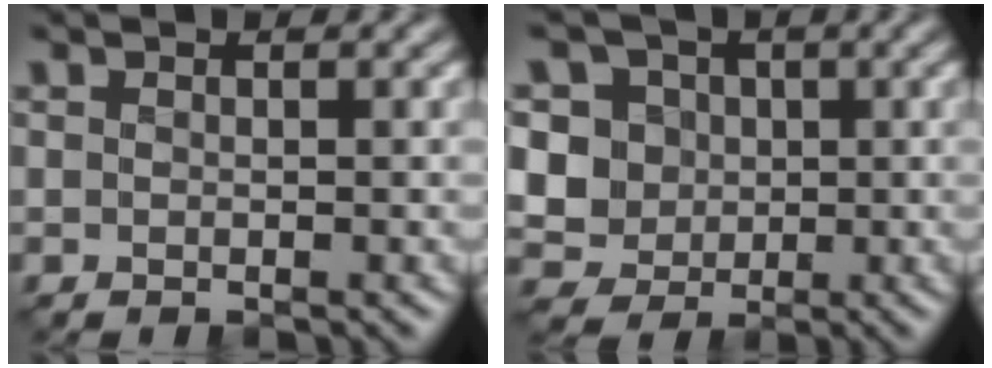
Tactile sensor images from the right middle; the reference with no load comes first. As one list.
[{"total": 7.8, "force": [1.6, 6.9, 3.1], "torque": [-0.058, 0.019, 0.014]}]